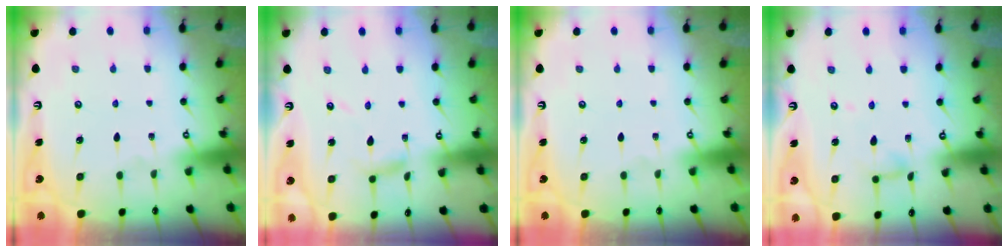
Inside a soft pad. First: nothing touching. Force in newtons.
{"total": 5.1, "press": 5.1, "slide": 0.4}
{"total": 0.0}
{"total": 4.8, "press": 4.8, "slide": 0.2}